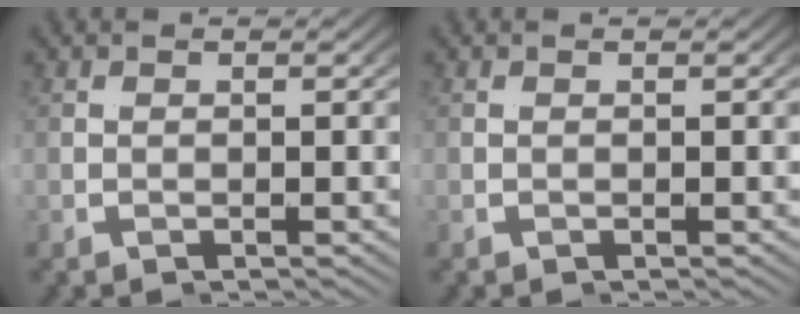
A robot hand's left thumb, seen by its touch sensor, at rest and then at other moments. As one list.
[{"total": 0.0}]